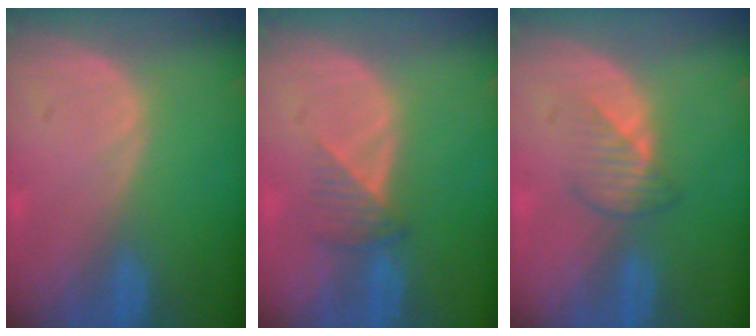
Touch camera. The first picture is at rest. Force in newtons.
{"total": 3.1, "press": 2.8, "slide": 1.4}
{"total": 3.0, "press": 2.9, "slide": 0.7}